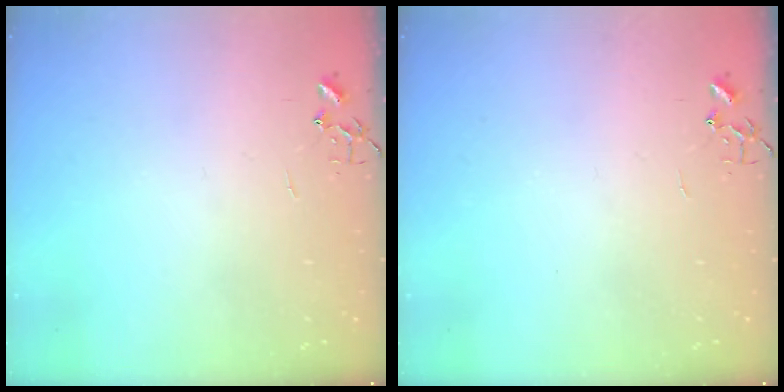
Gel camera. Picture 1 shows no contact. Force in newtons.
{"total": 0.0}